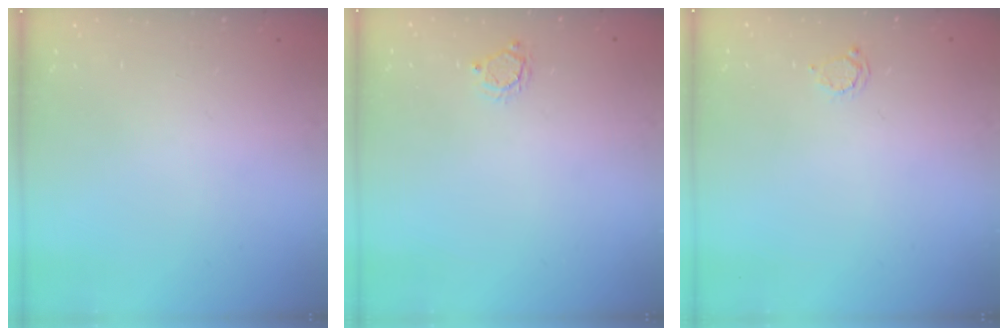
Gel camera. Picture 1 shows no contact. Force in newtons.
{"total": 3.5, "press": 3.5, "slide": 0.3}
{"total": 2.8, "press": 2.8, "slide": 0.3}